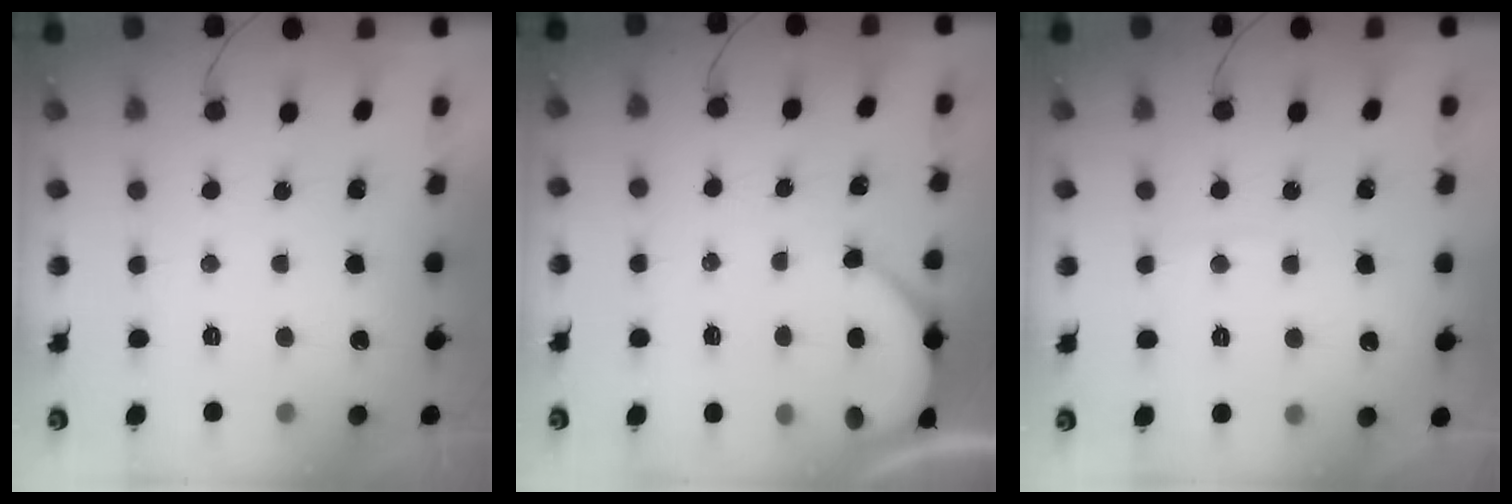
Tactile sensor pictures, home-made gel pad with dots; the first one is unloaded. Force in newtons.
{"total": 2.2, "press": 2.2, "slide": 0.2}
{"total": 2.2, "press": 2.2, "slide": 0.3}